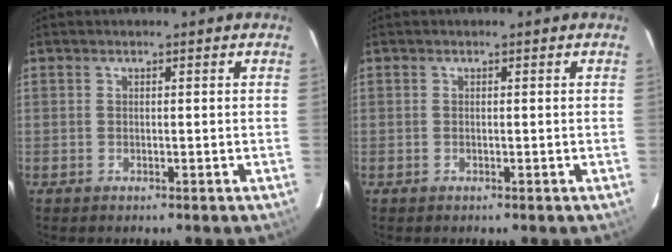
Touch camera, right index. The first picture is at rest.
{"total": 0.0}